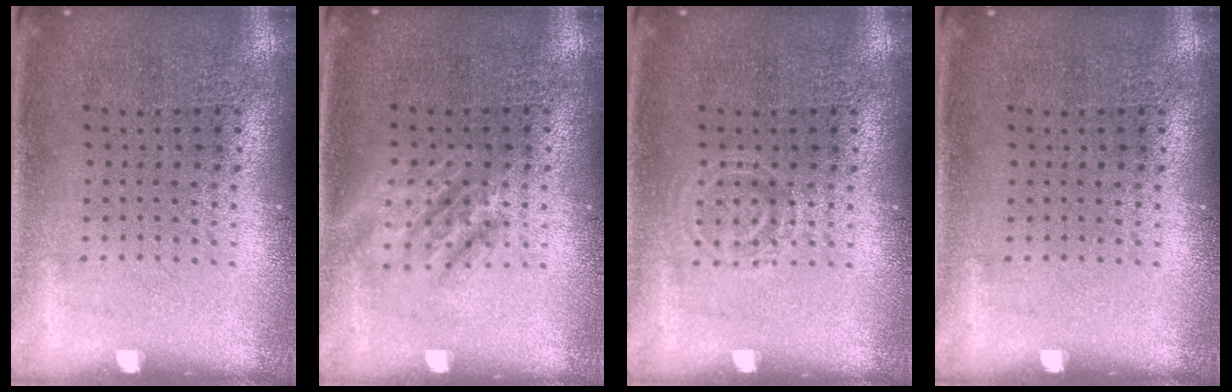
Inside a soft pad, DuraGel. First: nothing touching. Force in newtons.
{"total": 1.1, "press": 1.1, "slide": 0.2}
{"total": 1.2, "press": 1.2, "slide": 0.3}
{"total": 0.0}